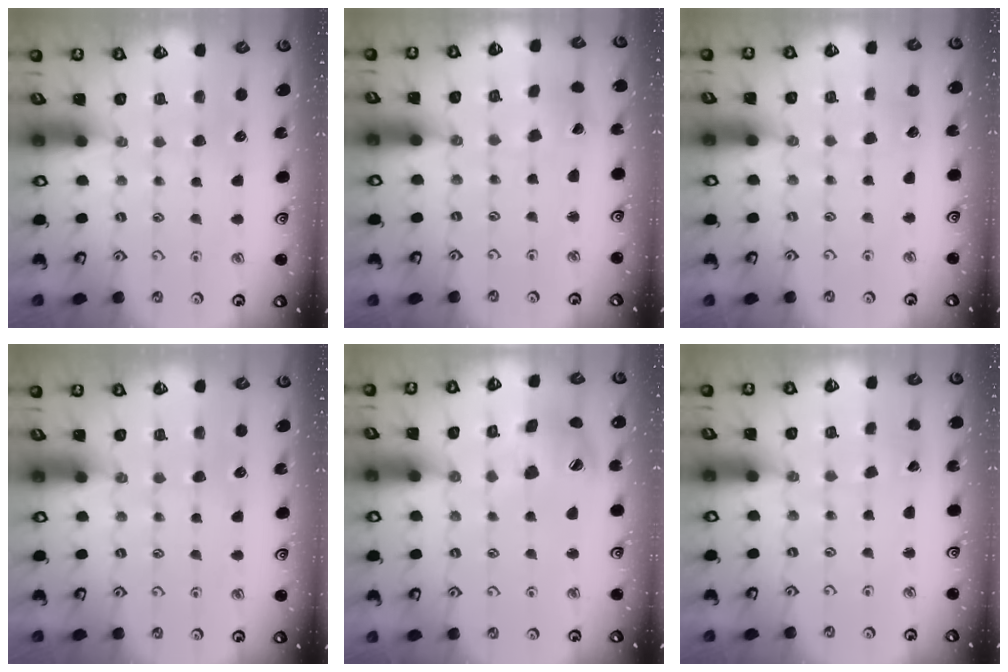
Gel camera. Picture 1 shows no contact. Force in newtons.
{"total": 2.2, "press": 2.2, "slide": 0.2}
{"total": 2.0, "press": 2.0, "slide": 0.1}
{"total": 0.0}
{"total": 13.4, "press": 13.3, "slide": 1.8}
{"total": 1.9, "press": 1.9, "slide": 0.2}